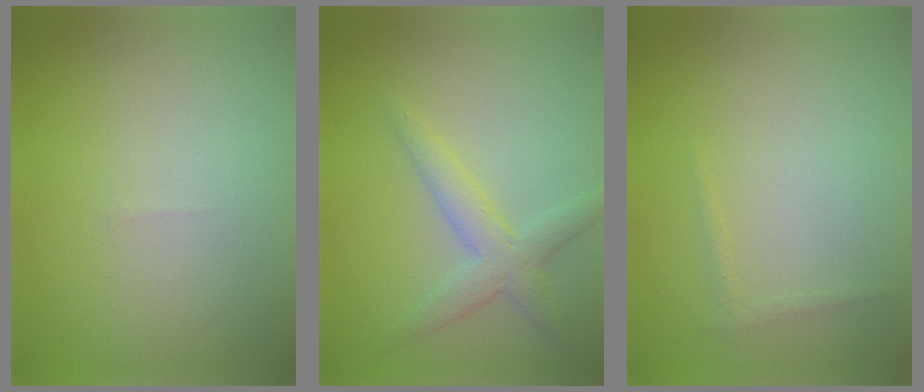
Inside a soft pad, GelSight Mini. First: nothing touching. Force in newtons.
{"total": 3.1, "press": 3.1, "slide": 0.4}
{"total": 0.6, "press": 0.6, "slide": 0.1}